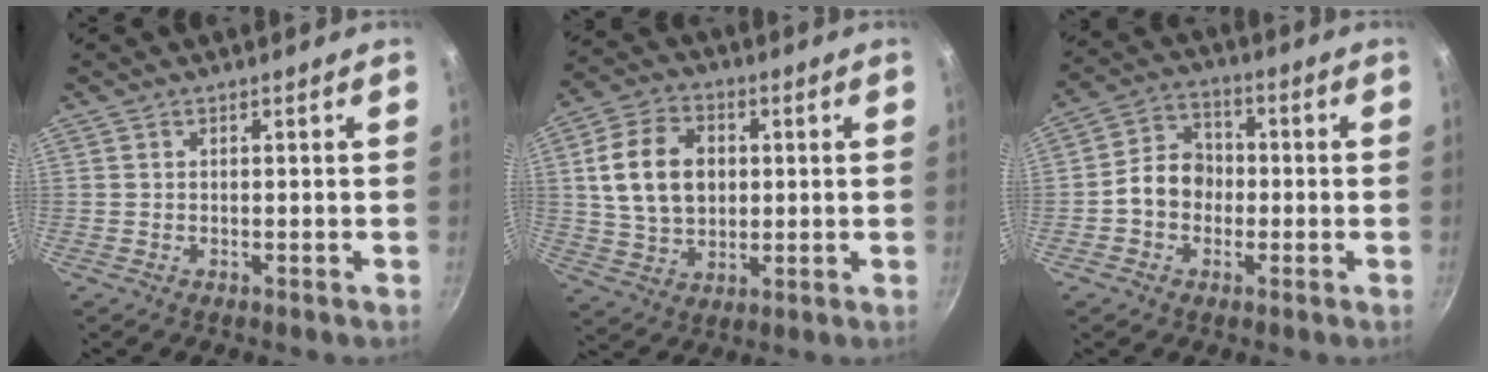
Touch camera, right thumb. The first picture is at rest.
{"total": 13.6, "force": [2.1, 10.0, 9.1], "torque": [-0.147, 0.005, 0.037]}
{"total": 8.3, "force": [-1.2, 6.8, 4.6], "torque": [-0.043, 0.028, -0.035]}